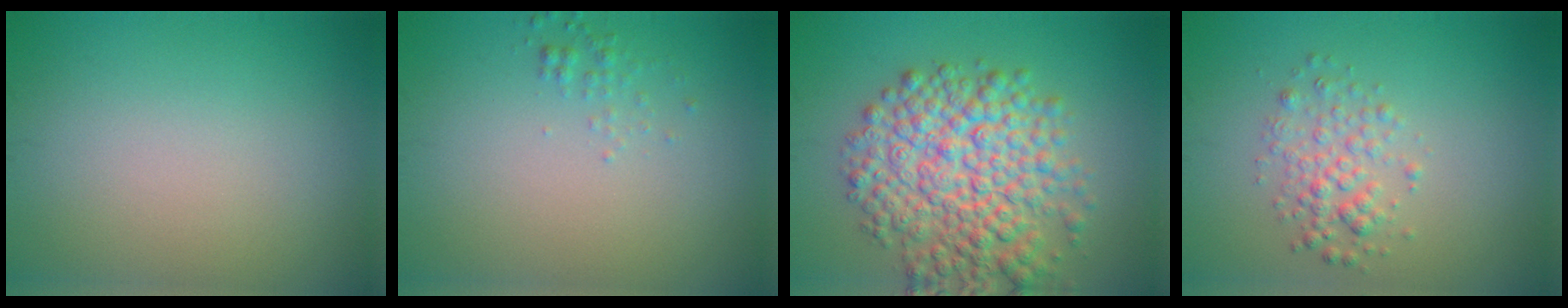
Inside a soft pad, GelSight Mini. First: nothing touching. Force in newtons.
{"total": 0.9, "press": 0.9, "slide": 0.0}
{"total": 8.8, "press": 8.8, "slide": 0.2}
{"total": 2.5, "press": 2.5, "slide": 0.1}